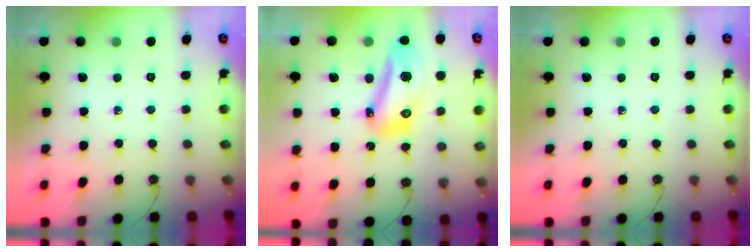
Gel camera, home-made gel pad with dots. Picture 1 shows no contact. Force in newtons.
{"total": 14.8, "press": 14.6, "slide": 2.7}
{"total": 0.0}